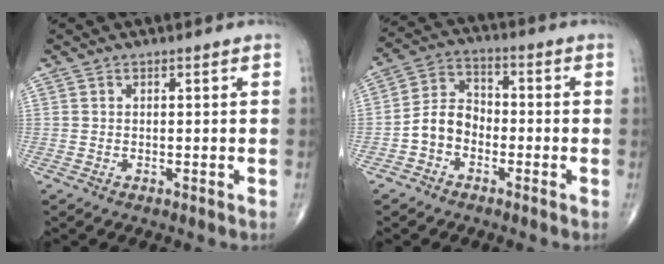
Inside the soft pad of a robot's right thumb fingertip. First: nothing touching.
{"total": 7.1, "force": [-2.6, 5.3, 3.9], "torque": [-0.055, 0.033, -0.061]}